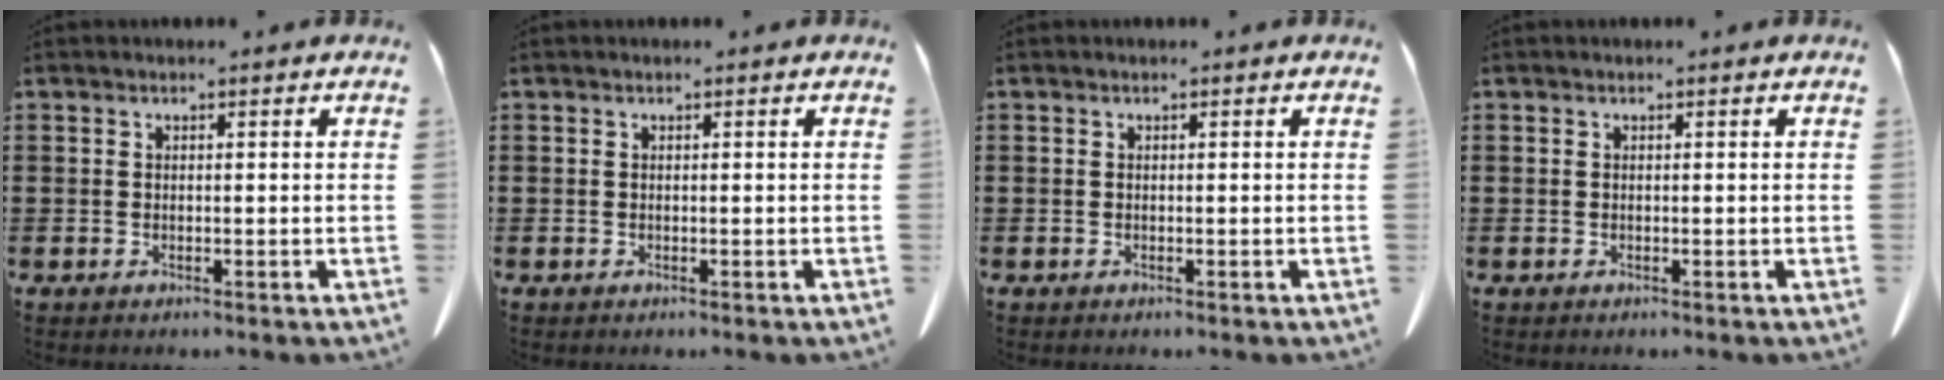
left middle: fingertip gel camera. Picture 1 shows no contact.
{"total": 0.0}
{"total": 0.0}
{"total": 0.0}